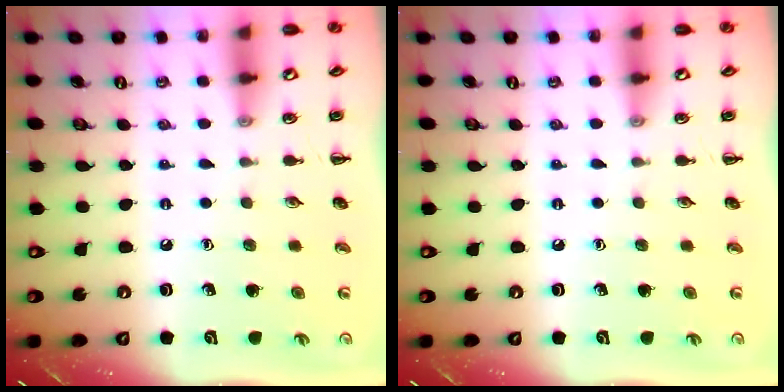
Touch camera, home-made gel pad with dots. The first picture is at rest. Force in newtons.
{"total": 0.0}